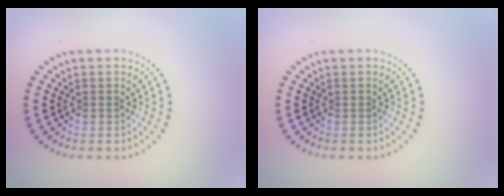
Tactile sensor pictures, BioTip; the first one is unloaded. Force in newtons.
{"total": 0.0}